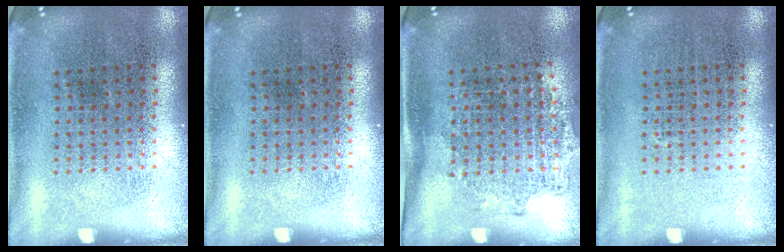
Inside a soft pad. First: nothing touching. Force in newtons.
{"total": 0.0}
{"total": 1.4, "press": 1.1, "slide": 0.9}
{"total": 0.0}